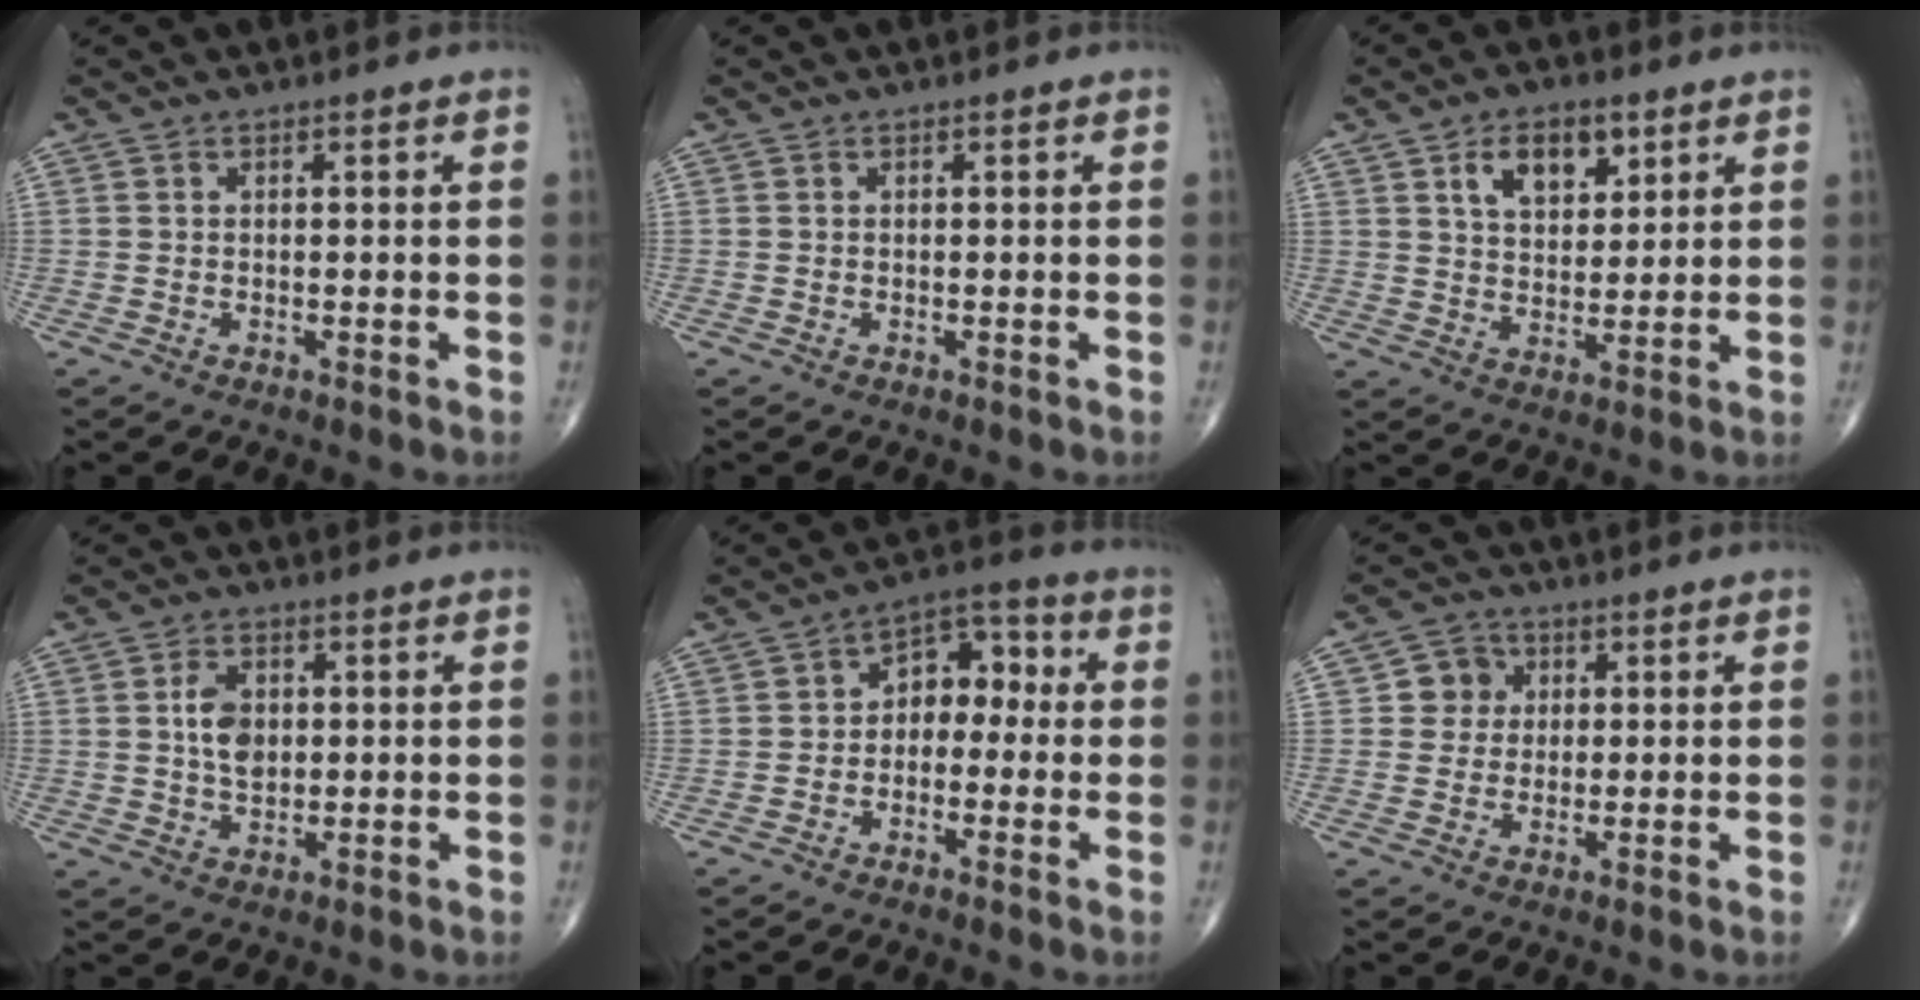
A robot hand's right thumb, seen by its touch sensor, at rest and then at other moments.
{"total": 0.0}
{"total": 9.2, "force": [4.4, 5.3, 6.0], "torque": [-0.072, -0.019, 0.074]}
{"total": 5.6, "force": [0.8, 3.6, 4.1], "torque": [-0.065, -0.004, 0.014]}
{"total": 7.8, "force": [-0.4, 5.4, 5.6], "torque": [-0.044, 0.039, -0.026]}
{"total": 4.8, "force": [1.0, 4.6, 1.1], "torque": [0.012, 0.005, 0.009]}